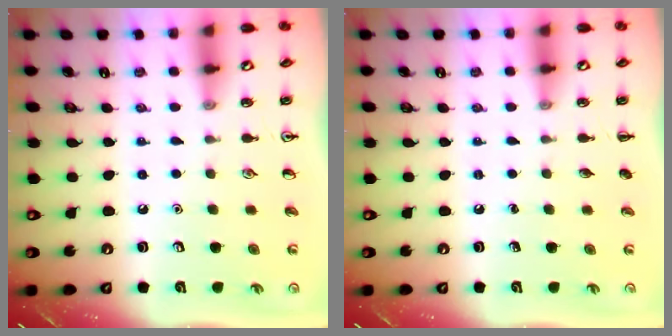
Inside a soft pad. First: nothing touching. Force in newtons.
{"total": 0.0}